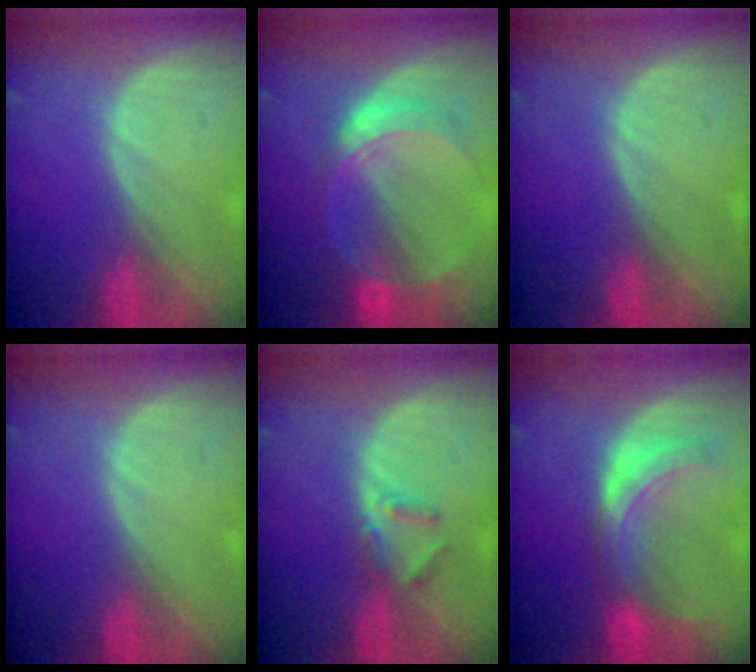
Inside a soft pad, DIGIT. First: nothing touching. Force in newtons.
{"total": 7.3, "press": 6.5, "slide": 3.4}
{"total": 0.0}
{"total": 0.0}
{"total": 2.9, "press": 2.6, "slide": 1.1}
{"total": 7.3, "press": 6.8, "slide": 2.9}